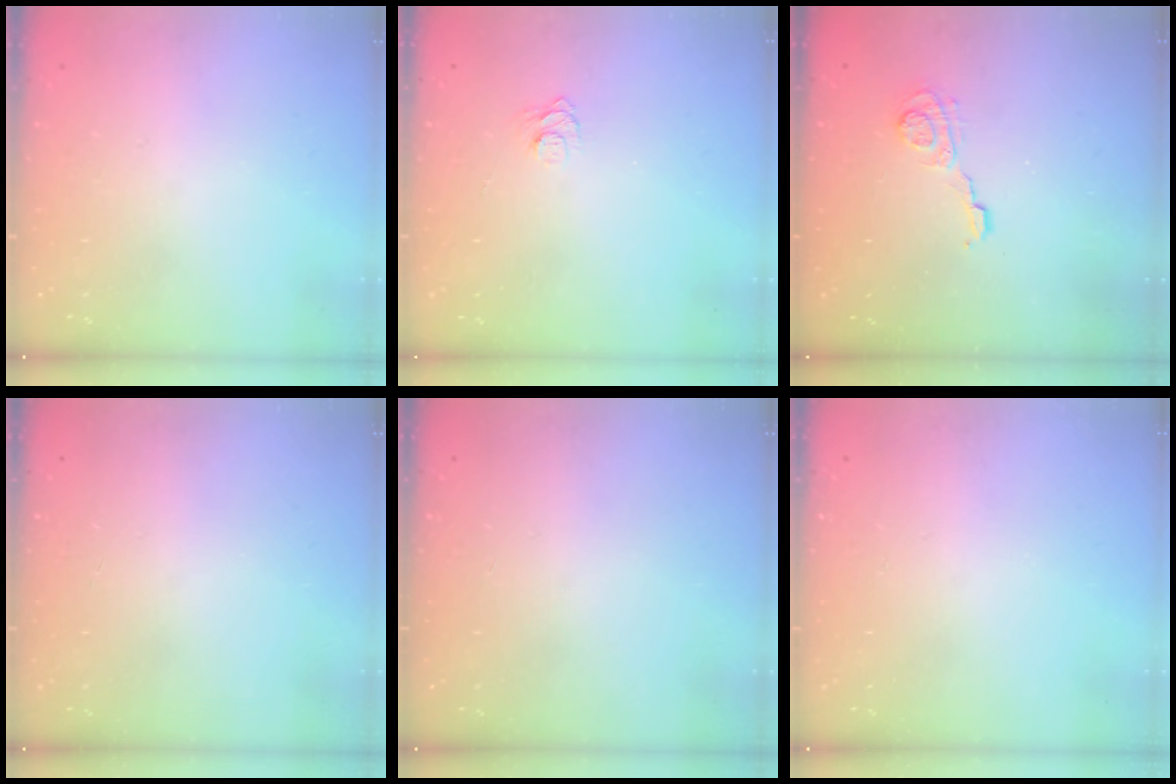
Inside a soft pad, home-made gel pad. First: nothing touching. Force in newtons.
{"total": 5.8, "press": 5.7, "slide": 0.7}
{"total": 5.3, "press": 5.2, "slide": 0.8}
{"total": 0.0}
{"total": 0.0}
{"total": 0.0}